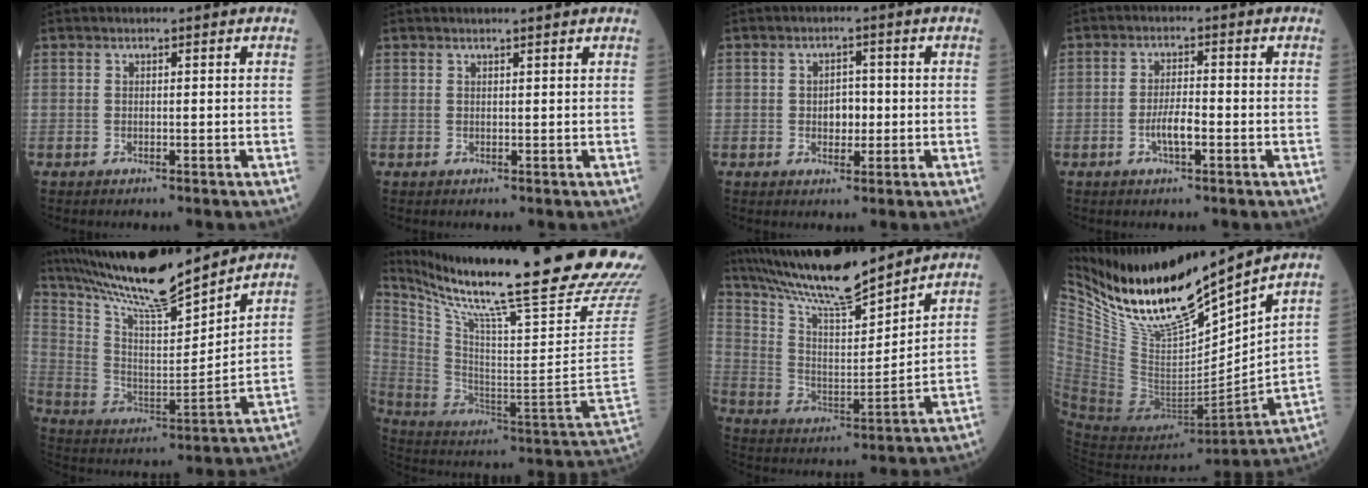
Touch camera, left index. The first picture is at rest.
{"total": 2.5, "force": [2.3, -0.1, 1.1], "torque": [-0.015, 0.012, 0.028]}
{"total": 3.1, "force": [-0.2, 2.0, 2.4], "torque": [-0.035, 0.006, -0.002]}
{"total": 3.7, "force": [-1.3, 0.8, 3.3], "torque": [-0.066, 0.002, -0.025]}
{"total": 19.1, "force": [16.9, 1.2, 8.7], "torque": [-0.169, 0.001, 0.297]}
{"total": 37.8, "force": [29.2, 1.4, 24.0], "torque": [-0.354, -0.096, 0.422]}
{"total": 17.3, "force": [15.4, 1.3, 7.8], "torque": [-0.154, 0.007, 0.274]}
{"total": 19.3, "force": [17.1, 2.1, 8.8], "torque": [-0.165, -0.041, 0.333]}